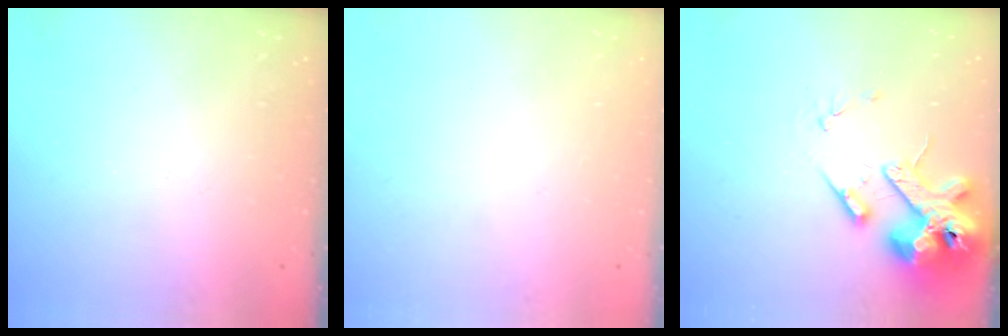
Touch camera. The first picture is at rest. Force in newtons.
{"total": 0.0}
{"total": 15.2, "press": 15.0, "slide": 2.2}